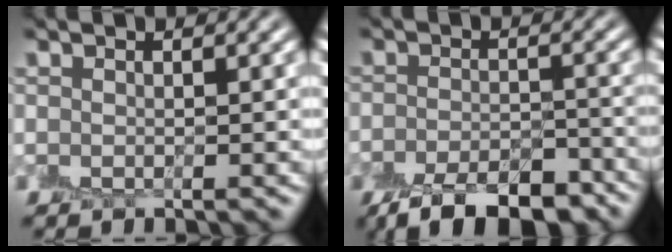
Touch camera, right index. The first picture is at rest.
{"total": 8.4, "force": [-6.2, 3.1, 4.7], "torque": [-0.070, -0.018, -0.097]}